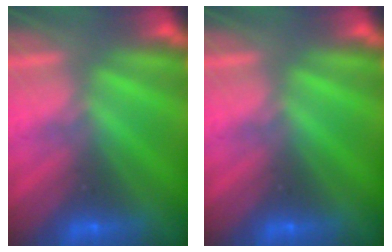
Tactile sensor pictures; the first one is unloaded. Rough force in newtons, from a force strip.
{"total": 0.0}